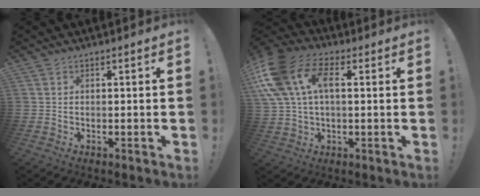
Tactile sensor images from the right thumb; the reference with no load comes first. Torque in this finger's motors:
{"motor_torque": [1.30, 2.17, 0.37, 0.17, 0.20]}